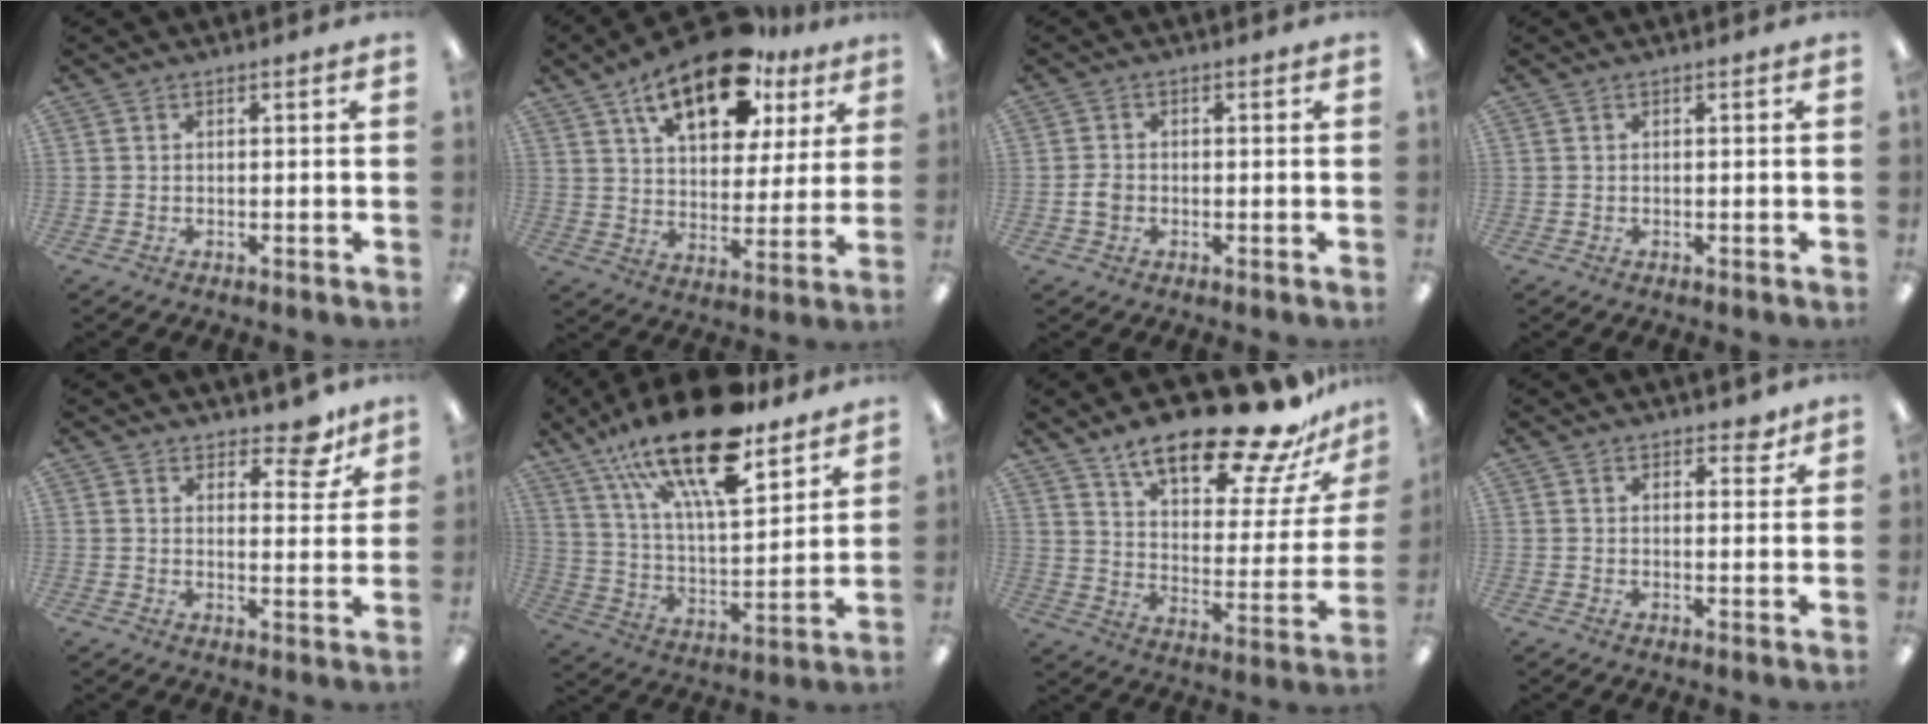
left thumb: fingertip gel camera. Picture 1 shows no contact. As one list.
[{"total": 19.2, "force": [12.0, 9.1, 11.9], "torque": [-0.196, -0.049, 0.203]}, {"total": 2.4, "force": [-0.5, 2.0, 1.2], "torque": [-0.022, 0.005, -0.010]}, {"total": 0.0}, {"total": 7.7, "force": [6.1, 3.2, 3.5], "torque": [-0.029, -0.040, 0.102]}, {"total": 24.1, "force": [16.7, 7.8, 15.5], "torque": [-0.264, -0.098, 0.283]}, {"total": 23.9, "force": [18.6, 7.2, 13.3], "torque": [-0.192, -0.124, 0.306]}, {"total": 3.3, "force": [2.6, 1.5, 1.2], "torque": [-0.003, -0.011, 0.044]}]